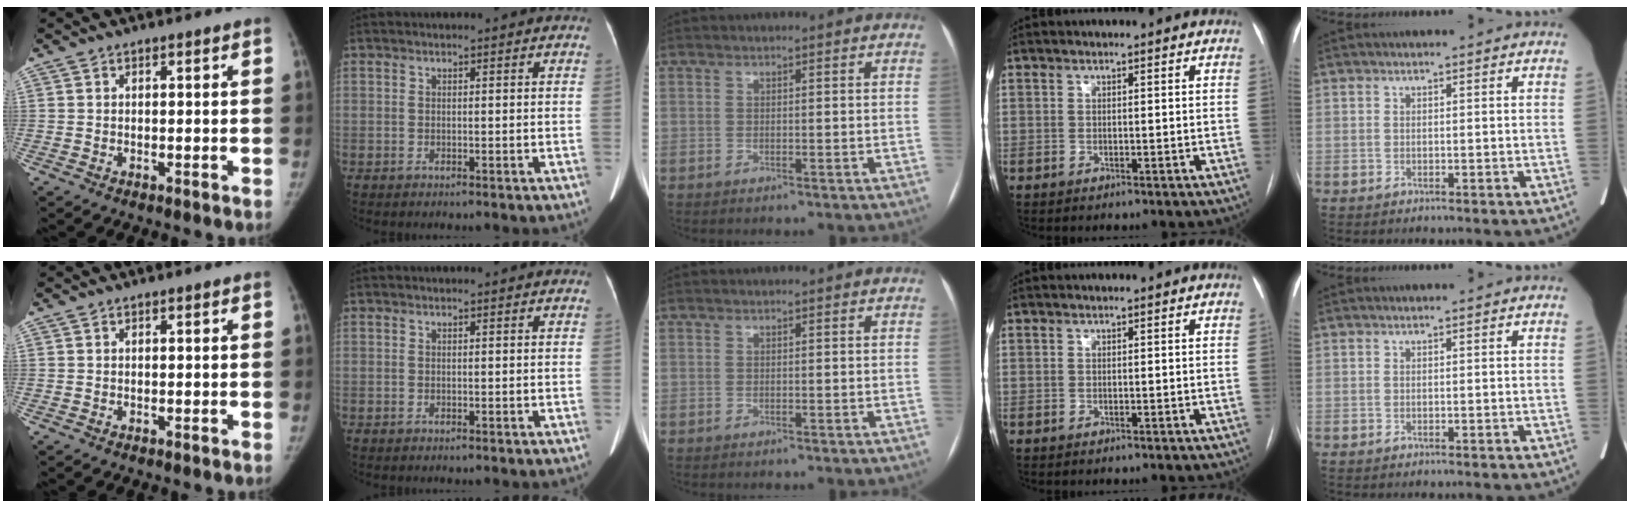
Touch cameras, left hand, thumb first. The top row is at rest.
{}